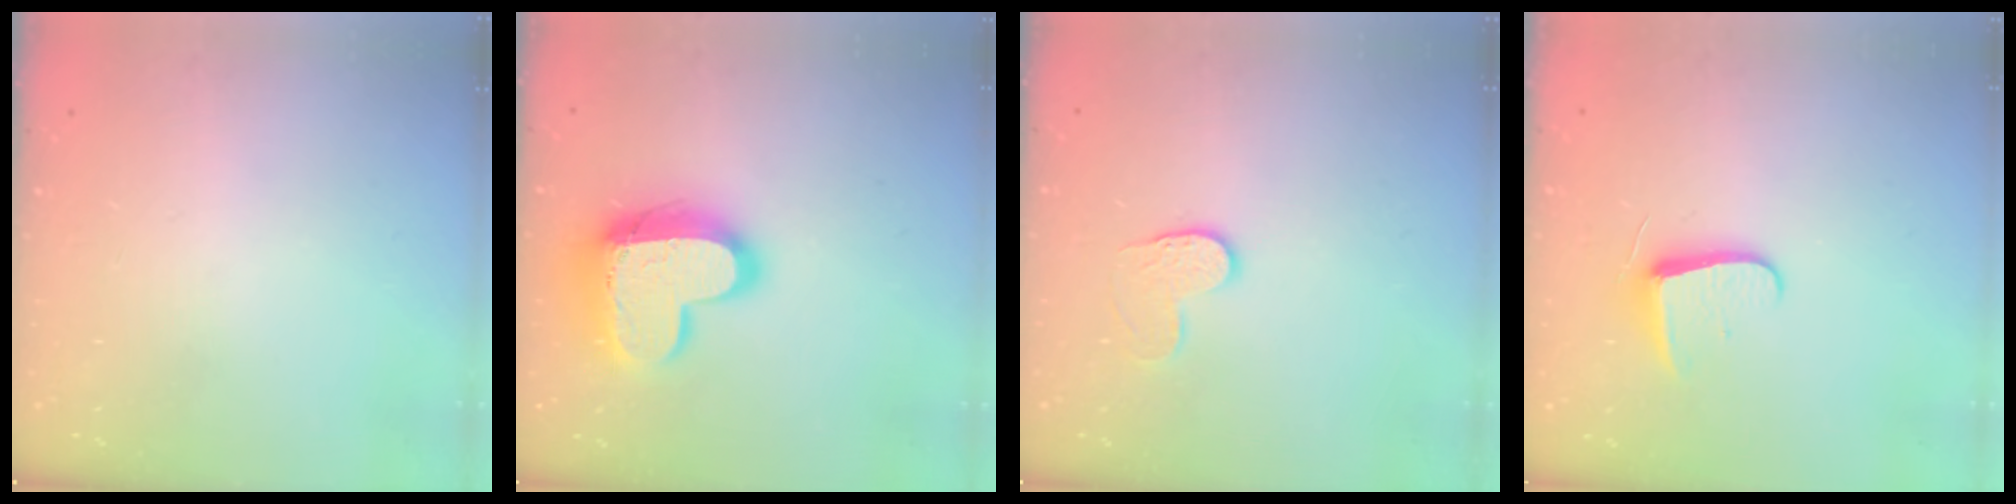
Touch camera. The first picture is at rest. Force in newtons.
{"total": 16.9, "press": 16.8, "slide": 1.3}
{"total": 6.6, "press": 6.6, "slide": 0.3}
{"total": 7.8, "press": 7.7, "slide": 0.4}